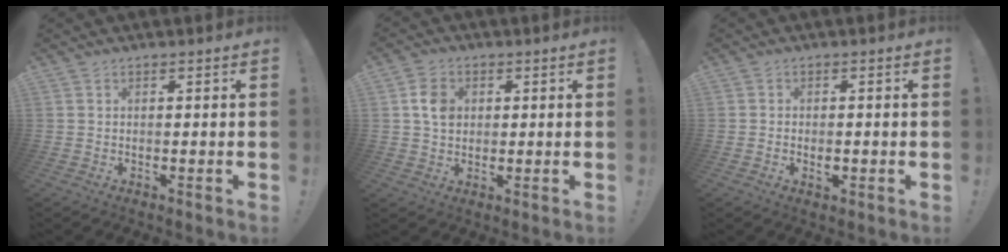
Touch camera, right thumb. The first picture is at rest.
{"total": 6.9, "force": [1.3, 5.6, 3.8], "torque": [-0.054, 0.008, 0.027]}
{"total": 2.3, "force": [-1.0, 1.4, 1.5], "torque": [-0.012, 0.002, -0.017]}